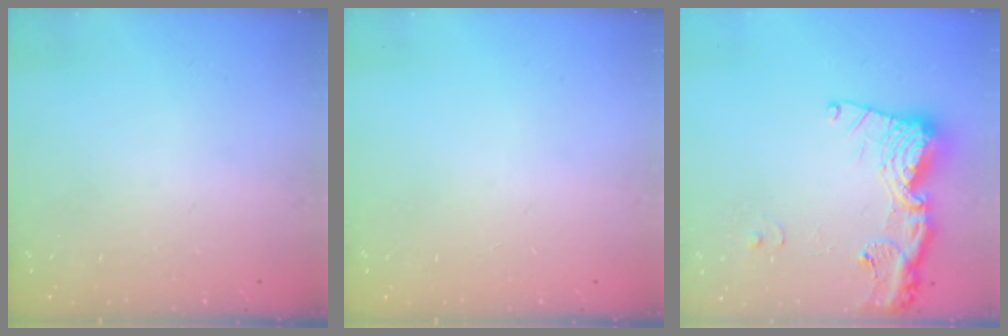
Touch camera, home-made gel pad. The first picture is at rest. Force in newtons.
{"total": 0.0}
{"total": 16.6, "press": 16.5, "slide": 1.9}